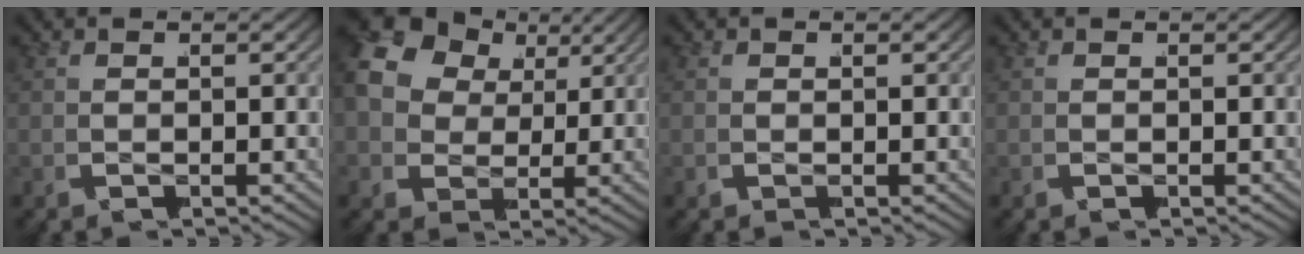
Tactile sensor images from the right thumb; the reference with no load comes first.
{"total": 11.8, "force": [3.0, 9.0, 7.0], "torque": [-0.164, 0.005, 0.039]}
{"total": 0.0}
{"total": 0.0}